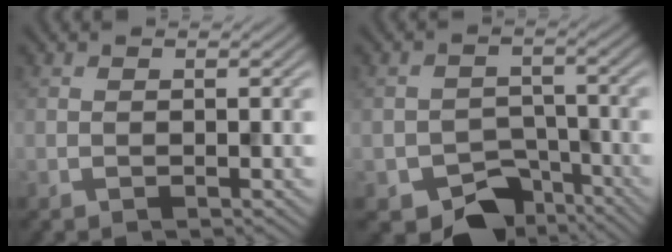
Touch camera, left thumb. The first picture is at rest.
{"total": 7.3, "force": [-4.7, 4.7, 2.9], "torque": [-0.042, -0.019, -0.077]}